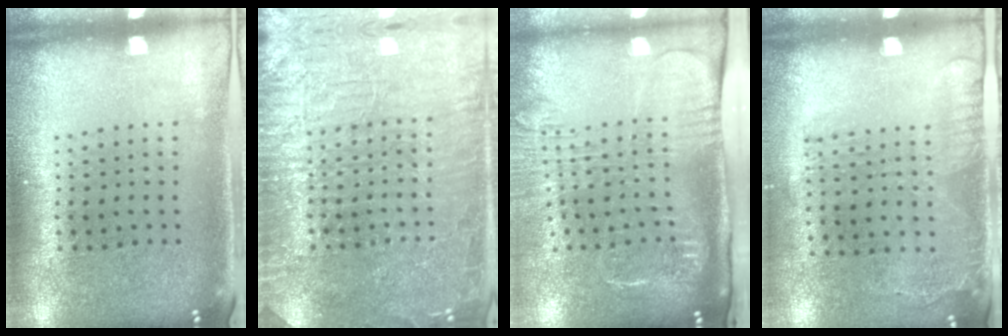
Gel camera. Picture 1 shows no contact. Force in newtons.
{"total": 7.1, "press": 7.0, "slide": 1.0}
{"total": 2.7, "press": 2.0, "slide": 1.7}
{"total": 1.7, "press": 1.2, "slide": 1.2}